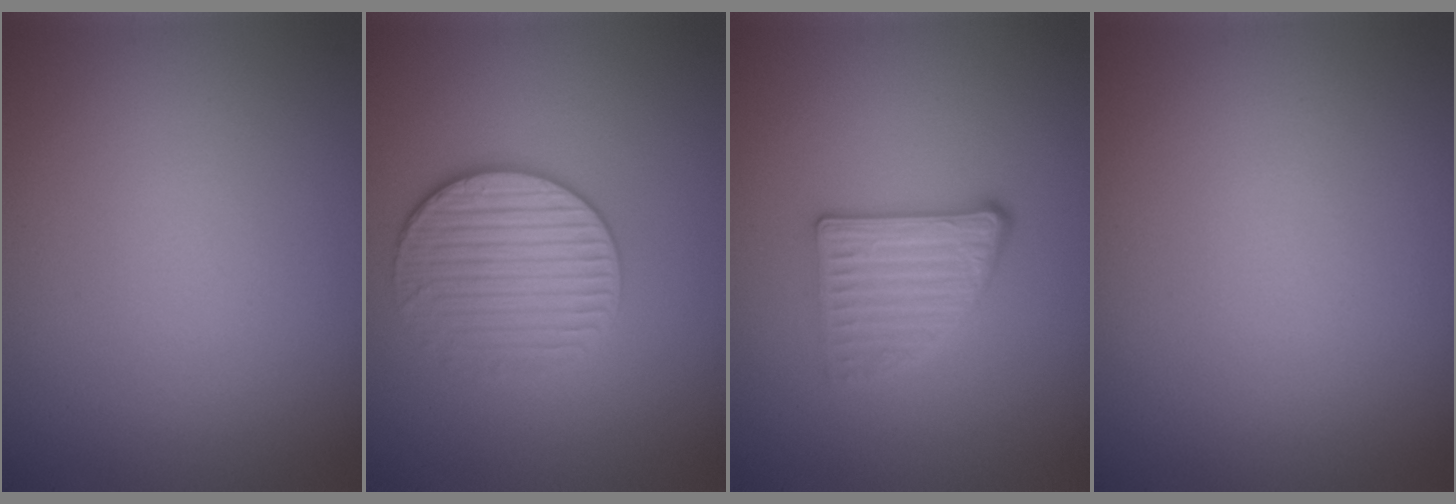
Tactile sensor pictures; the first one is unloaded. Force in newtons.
{"total": 3.6, "press": 3.3, "slide": 1.4}
{"total": 2.8, "press": 2.5, "slide": 1.2}
{"total": 0.0}